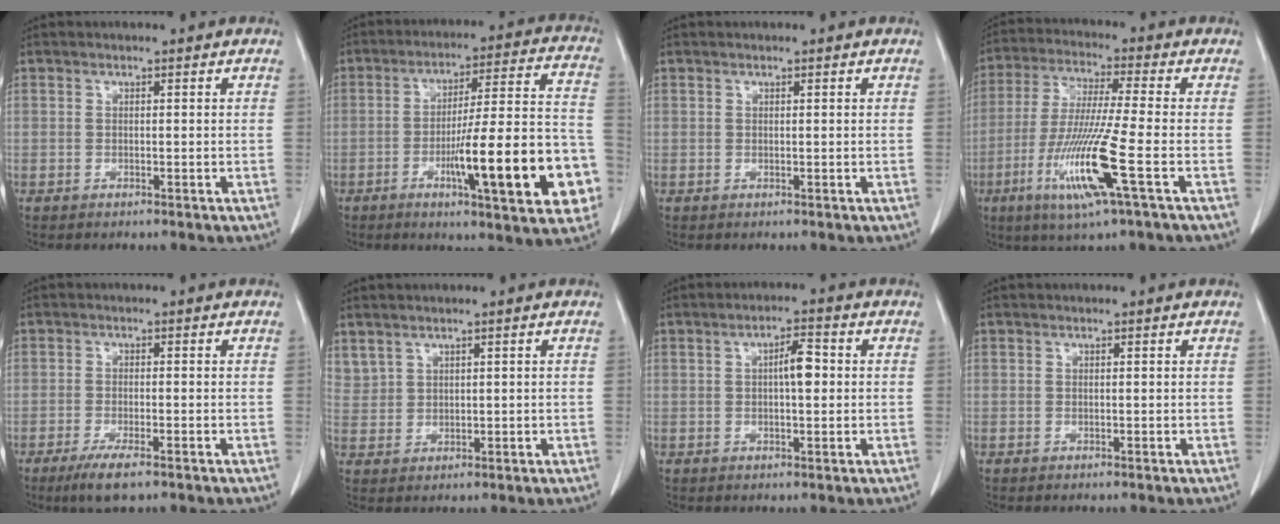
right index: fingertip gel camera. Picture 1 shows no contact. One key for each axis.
{"total": 20.0, "fx": -6.6, "fy": 2.6, "fz": 18.7, "tx": -0.223, "ty": 0.017, "tz": -0.088}
{"total": 0.0}
{"total": 13.1, "fx": -4.8, "fy": -0.7, "fz": 12.2, "tx": -0.251, "ty": -0.028, "tz": -0.096}
{"total": 4.8, "fx": -3.1, "fy": 0.6, "fz": 3.5, "tx": -0.071, "ty": -0.013, "tz": -0.054}
{"total": 3.3, "fx": 2.6, "fy": 2.0, "fz": 0.7, "tx": -0.015, "ty": 0.007, "tz": 0.063}
{"total": 4.0, "fx": 0.4, "fy": 1.0, "fz": 3.8, "tx": -0.064, "ty": 0.006, "tz": 0.003}
{"total": 0.0}